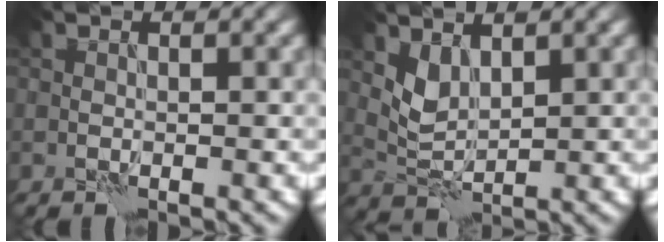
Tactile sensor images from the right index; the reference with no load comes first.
{"total": 2.4, "force": [1.7, 1.1, 1.3], "torque": [-0.032, -0.008, 0.040]}